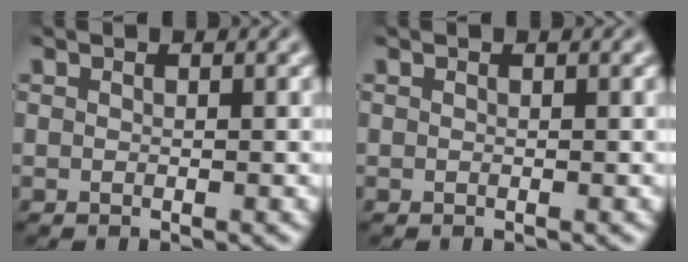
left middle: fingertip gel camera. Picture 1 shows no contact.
{"total": 0.0}